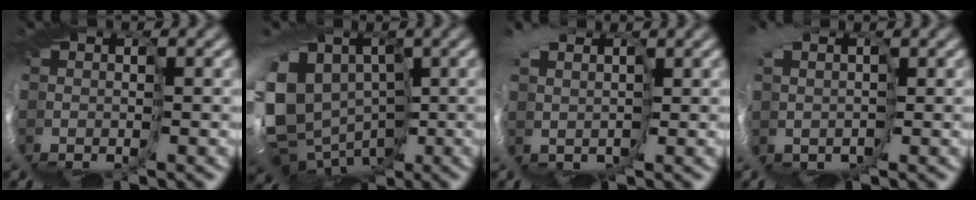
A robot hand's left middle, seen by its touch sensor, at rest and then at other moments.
{"total": 12.8, "force": [-0.9, 9.9, 8.1], "torque": [-0.187, 0.001, -0.021]}
{"total": 3.7, "force": [1.7, 2.8, 1.7], "torque": [-0.039, -0.011, 0.016]}
{"total": 4.6, "force": [1.1, 3.4, 2.9], "torque": [-0.070, -0.023, 0.015]}